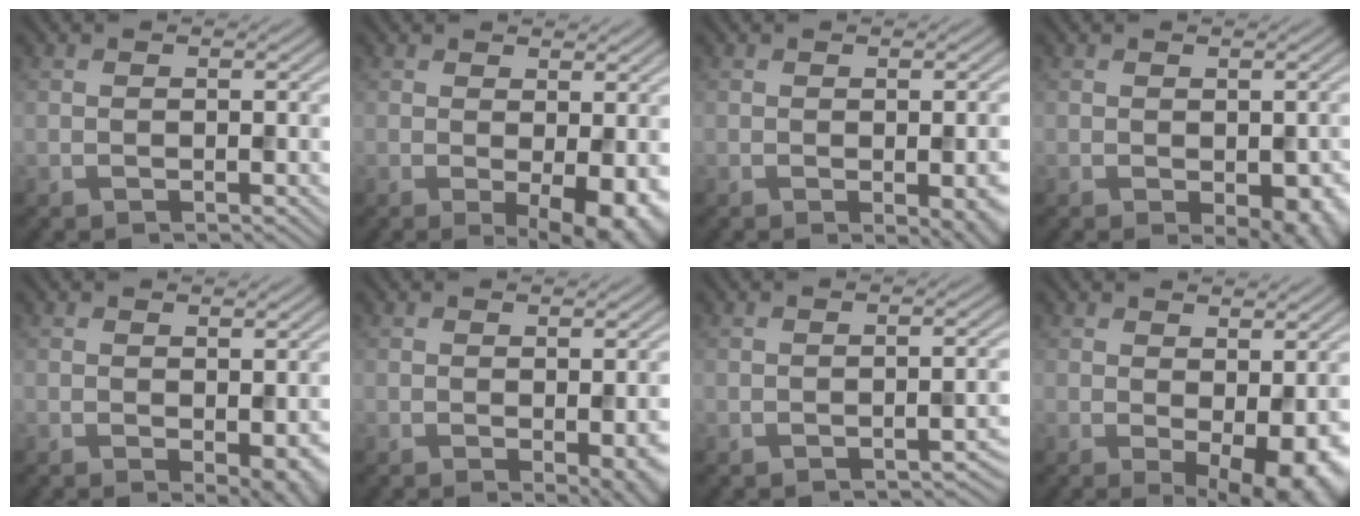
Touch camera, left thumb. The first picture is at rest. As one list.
[{"total": 4.5, "force": [0.0, 1.9, 4.1], "torque": [-0.056, -0.010, 0.003]}, {"total": 5.3, "force": [-1.7, 1.7, 4.7], "torque": [-0.055, -0.014, -0.011]}, {"total": 5.0, "force": [-1.8, 2.7, 3.8], "torque": [-0.046, -0.023, -0.009]}, {"total": 3.4, "force": [-0.9, 1.5, 2.9], "torque": [-0.034, -0.013, -0.006]}, {"total": 4.8, "force": [-1.4, 1.4, 4.3], "torque": [-0.050, -0.015, -0.007]}, {"total": 2.1, "force": [-1.3, 0.5, 1.6], "torque": [-0.019, 0.004, -0.021]}, {"total": 5.8, "force": [-0.6, 2.7, 5.1], "torque": [-0.070, -0.016, 0.005]}]